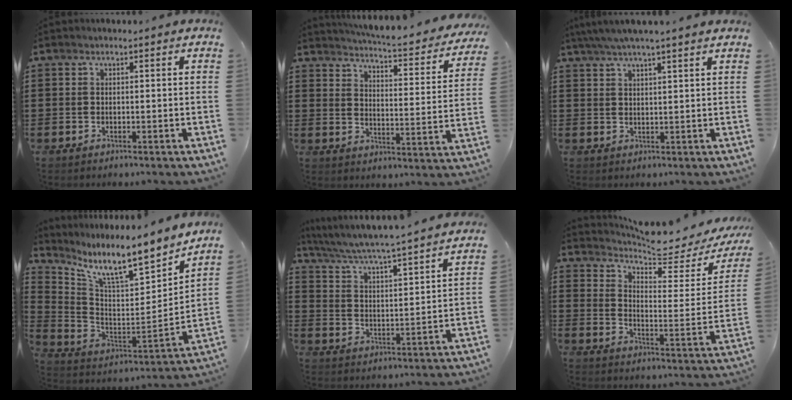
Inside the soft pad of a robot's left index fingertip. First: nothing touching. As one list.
[{"total": 4.6, "force": [4.4, -0.3, 1.4], "torque": [-0.044, -0.043, 0.066]}, {"total": 3.5, "force": [3.0, 0.1, 1.8], "torque": [-0.040, -0.002, 0.054]}, {"total": 9.4, "force": [7.2, 1.1, 5.9], "torque": [-0.121, -0.067, 0.111]}, {"total": 4.0, "force": [3.6, -0.6, 1.5], "torque": [-0.050, -0.037, 0.049]}, {"total": 5.5, "force": [5.2, -0.3, 1.8], "torque": [-0.049, -0.053, 0.082]}]